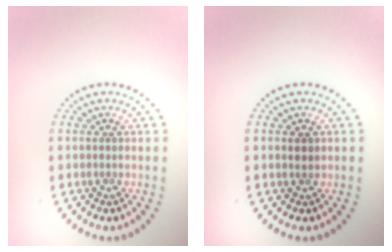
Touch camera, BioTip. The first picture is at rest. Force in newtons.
{"total": 0.8, "press": 0.8, "slide": 0.2}